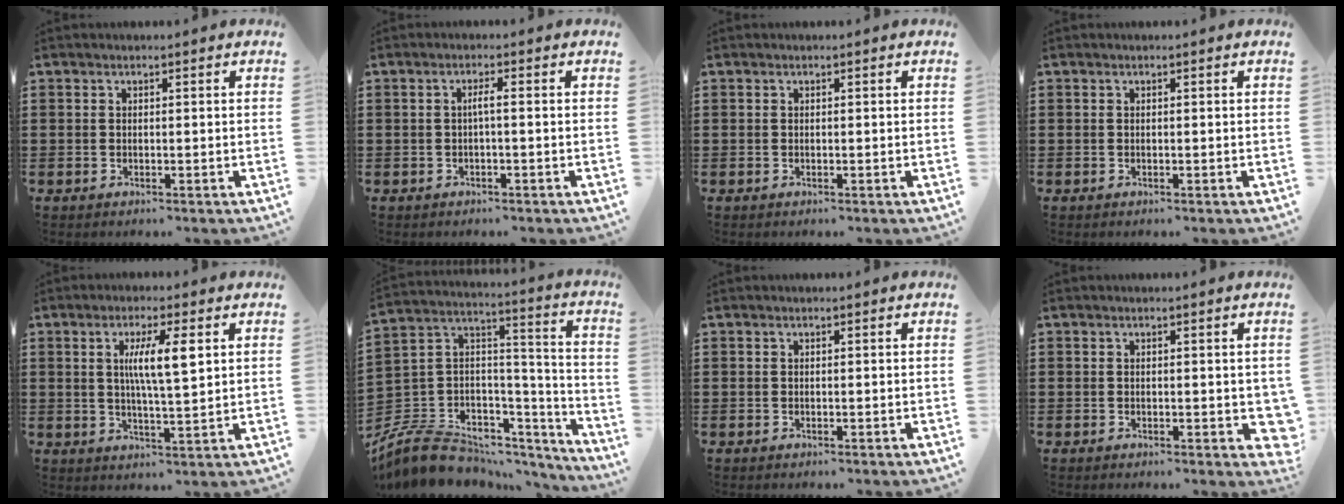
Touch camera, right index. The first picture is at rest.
{"total": 1.6, "force": [-0.3, 0.1, 1.6], "torque": [-0.032, 0.001, -0.008]}
{"total": 0.0}
{"total": 0.0}
{"total": 6.9, "force": [1.9, 1.1, 6.6], "torque": [-0.132, 0.004, 0.027]}
{"total": 8.7, "force": [-6.3, 5.4, 2.6], "torque": [-0.074, 0.001, -0.119]}
{"total": 0.0}
{"total": 1.8, "force": [0.1, 1.1, 1.5], "torque": [-0.020, 0.003, -0.001]}